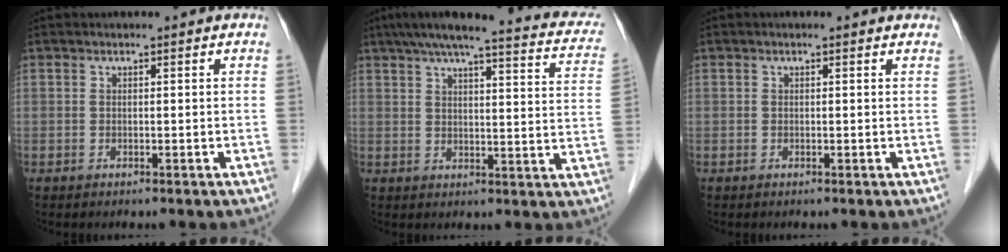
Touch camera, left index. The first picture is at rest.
{"total": 22.3, "force": [18.1, 3.6, 12.6], "torque": [-0.176, 0.020, 0.209]}
{"total": 0.7, "force": [0.6, 0.2, 0.2], "torque": [-0.008, 0.005, 0.006]}